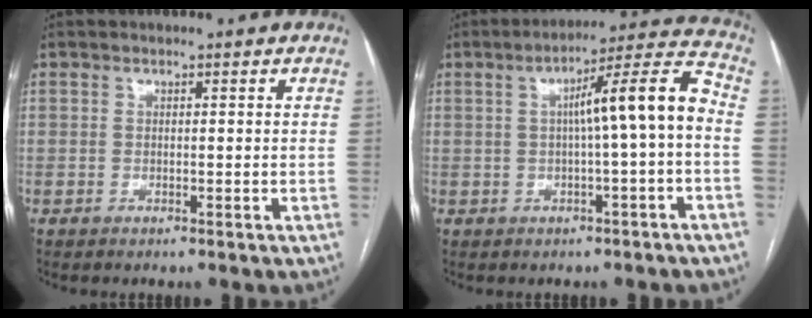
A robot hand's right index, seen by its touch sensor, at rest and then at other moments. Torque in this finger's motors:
{"motor_torque": [1.10, -0.09, 0.51, 0.08]}